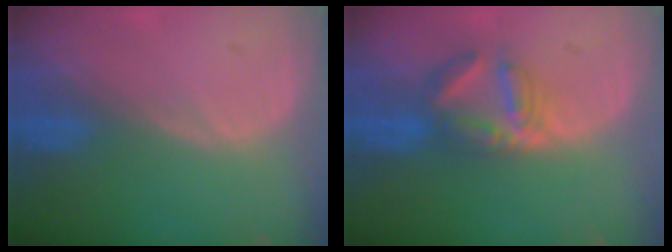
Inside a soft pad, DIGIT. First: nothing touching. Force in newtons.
{"total": 5.7, "press": 5.6, "slide": 1.3}